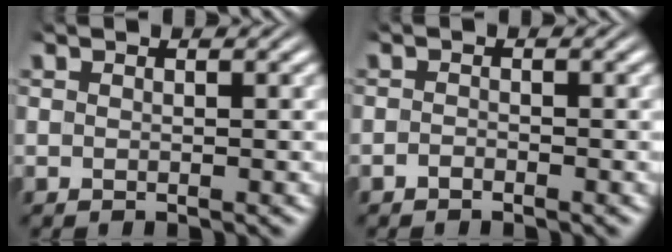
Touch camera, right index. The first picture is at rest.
{"total": 1.0, "force": [-1.0, -0.1, 0.0], "torque": [-0.001, -0.009, -0.014]}